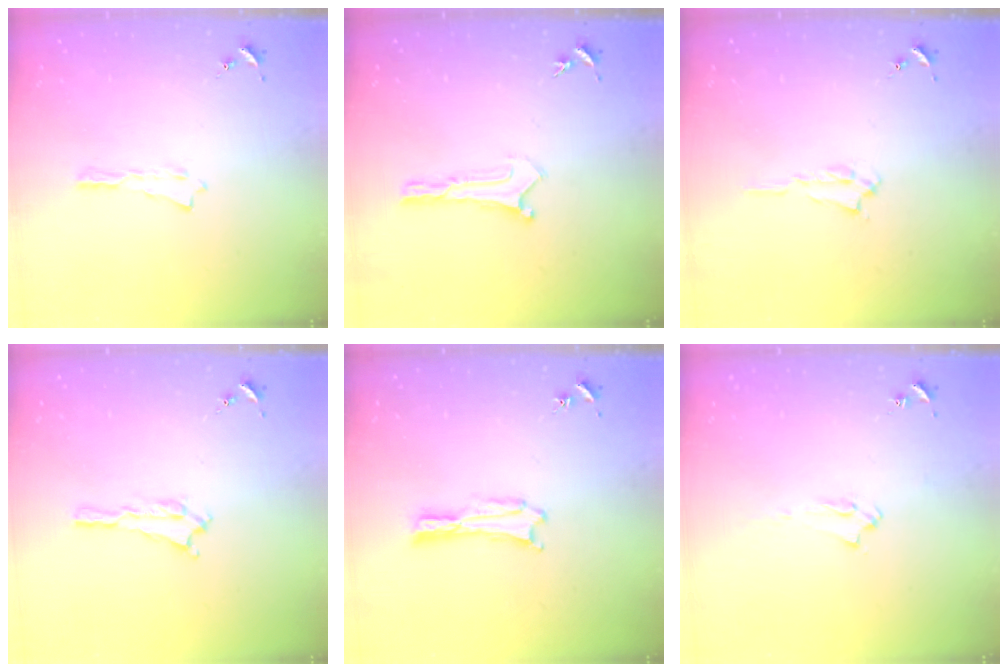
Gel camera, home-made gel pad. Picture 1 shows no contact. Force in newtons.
{"total": 0.0}
{"total": 0.7, "press": 0.6, "slide": 0.2}
{"total": 1.4, "press": 1.4, "slide": 0.2}
{"total": 0.0}
{"total": 2.0, "press": 2.0, "slide": 0.3}